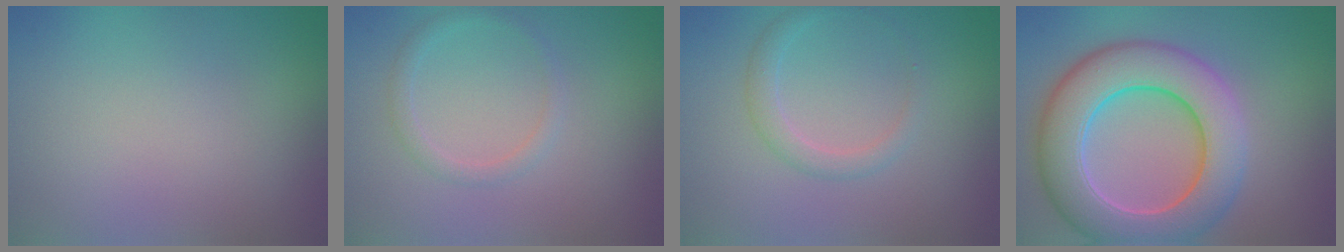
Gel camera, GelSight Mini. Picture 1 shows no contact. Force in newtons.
{"total": 1.4, "press": 1.4, "slide": 0.1}
{"total": 1.8, "press": 1.8, "slide": 0.0}
{"total": 9.7, "press": 9.7, "slide": 0.6}